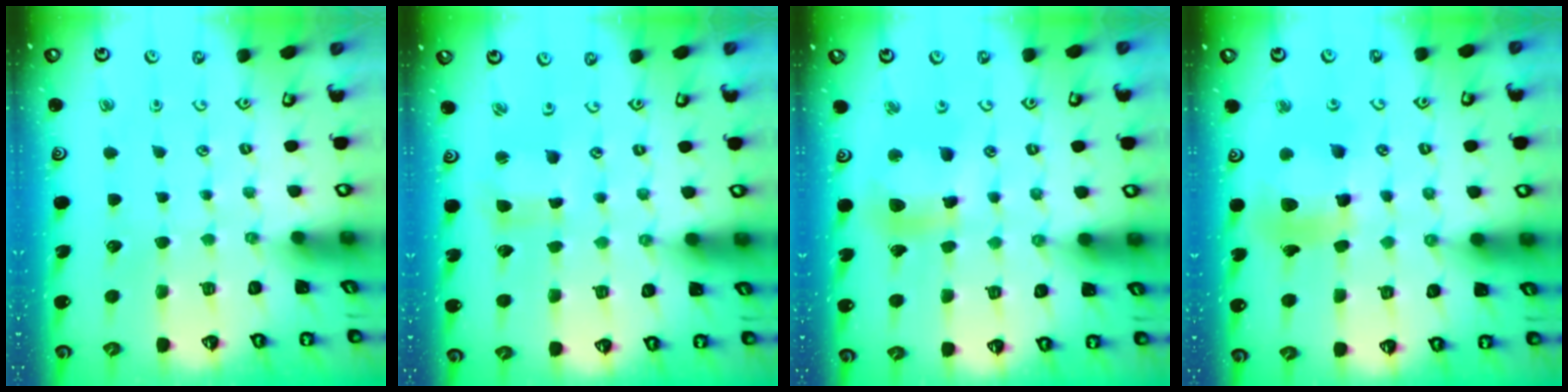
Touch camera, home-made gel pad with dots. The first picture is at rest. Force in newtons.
{"total": 2.7, "press": 2.7, "slide": 0.3}
{"total": 11.1, "press": 11.1, "slide": 1.3}
{"total": 11.6, "press": 11.5, "slide": 1.2}